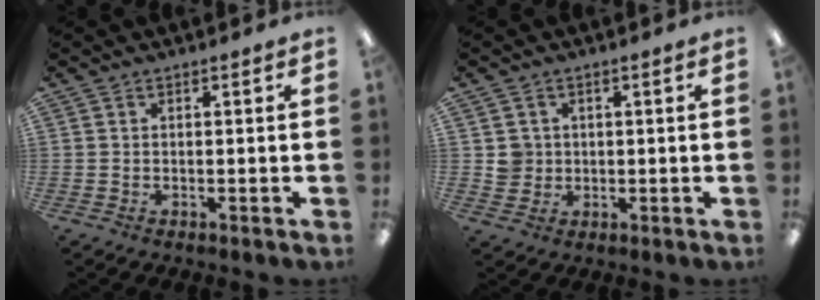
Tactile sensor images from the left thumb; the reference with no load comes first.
{"total": 3.8, "force": [0.7, 3.7, 0.5], "torque": [-0.003, 0.002, 0.010]}